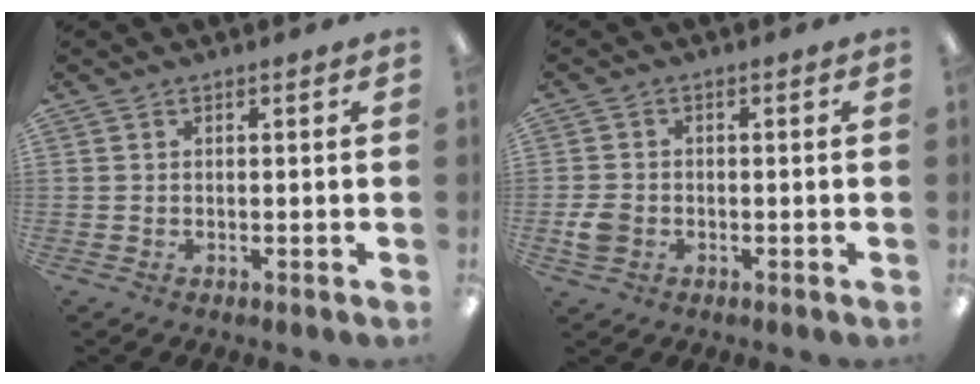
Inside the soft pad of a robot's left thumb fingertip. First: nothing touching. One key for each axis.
{"total": 3.9, "fx": -1.1, "fy": 3.2, "fz": 2.0, "tx": -0.031, "ty": 0.003, "tz": -0.022}